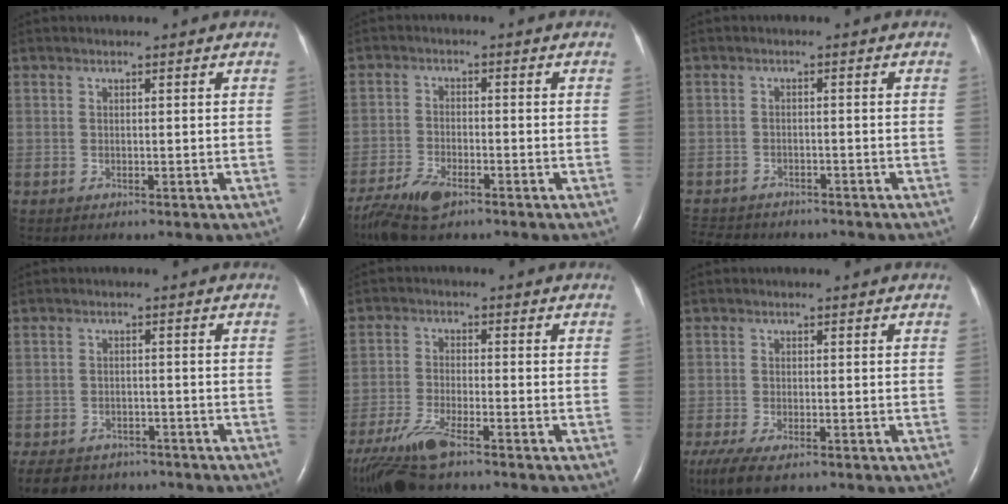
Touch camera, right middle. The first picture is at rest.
{"total": 6.9, "force": [-5.0, 2.1, 4.4], "torque": [-0.094, -0.015, -0.093]}
{"total": 8.8, "force": [-7.6, 3.4, 2.8], "torque": [-0.058, -0.005, -0.107]}
{"total": 10.8, "force": [-8.6, 5.8, 3.3], "torque": [-0.069, -0.007, -0.113]}
{"total": 9.0, "force": [-6.9, 1.5, 5.6], "torque": [-0.120, -0.025, -0.128]}
{"total": 7.0, "force": [-4.8, 2.3, 4.5], "torque": [-0.086, -0.018, -0.079]}